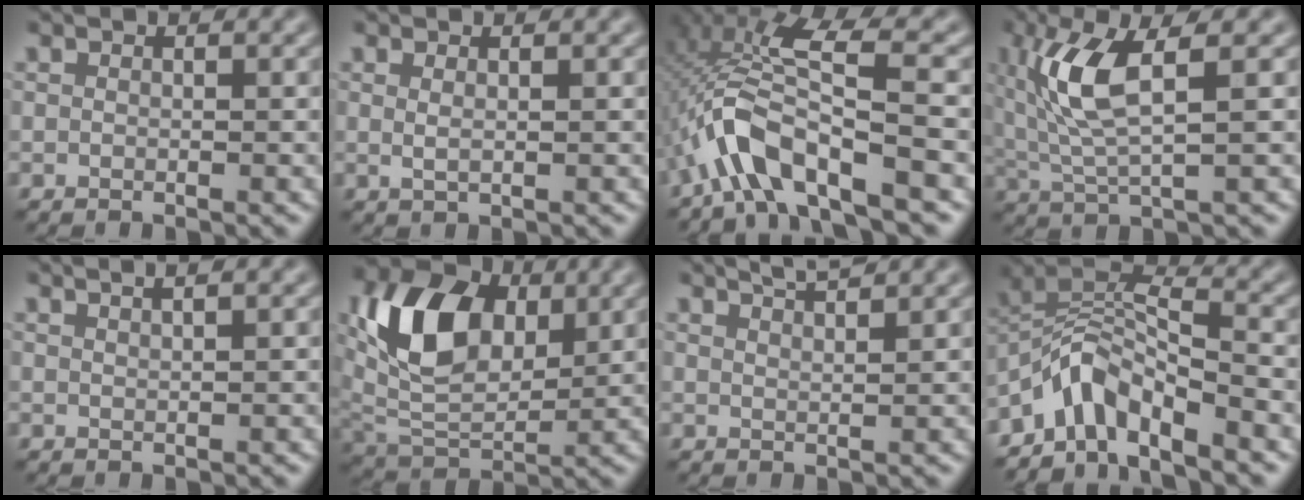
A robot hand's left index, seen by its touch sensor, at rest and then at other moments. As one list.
[{"total": 0.9, "force": [0.3, 0.3, 0.8], "torque": [-0.015, -0.001, 0.003]}, {"total": 6.8, "force": [-2.9, 1.6, 6.0], "torque": [-0.122, 0.016, -0.060]}, {"total": 6.3, "force": [1.7, 1.9, 5.8], "torque": [-0.132, 0.000, 0.037]}, {"total": 2.4, "force": [1.5, 0.9, 1.6], "torque": [-0.001, 0.005, -0.003]}, {"total": 9.8, "force": [2.7, 6.5, 6.8], "torque": [-0.140, -0.001, 0.048]}, {"total": 3.3, "force": [2.7, 0.8, 1.7], "torque": [0.000, 0.012, 0.018]}, {"total": 5.2, "force": [-3.8, 1.8, 3.1], "torque": [-0.049, 0.007, -0.083]}]